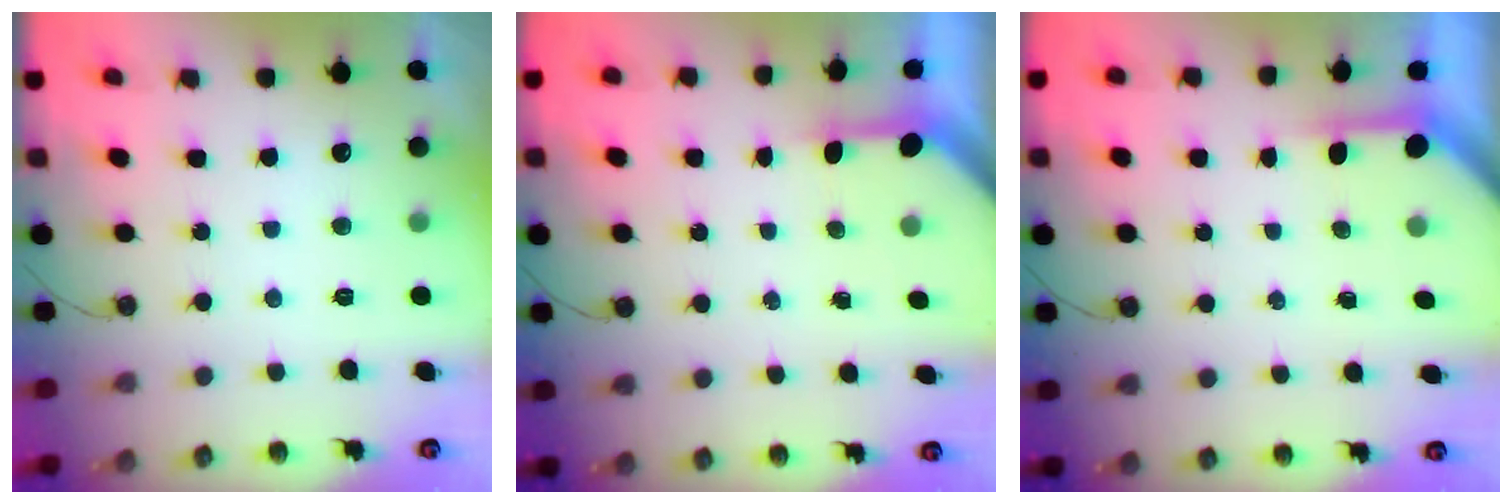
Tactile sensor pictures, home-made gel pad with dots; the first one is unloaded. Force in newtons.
{"total": 2.9, "press": 2.9, "slide": 0.2}
{"total": 3.5, "press": 3.4, "slide": 0.3}